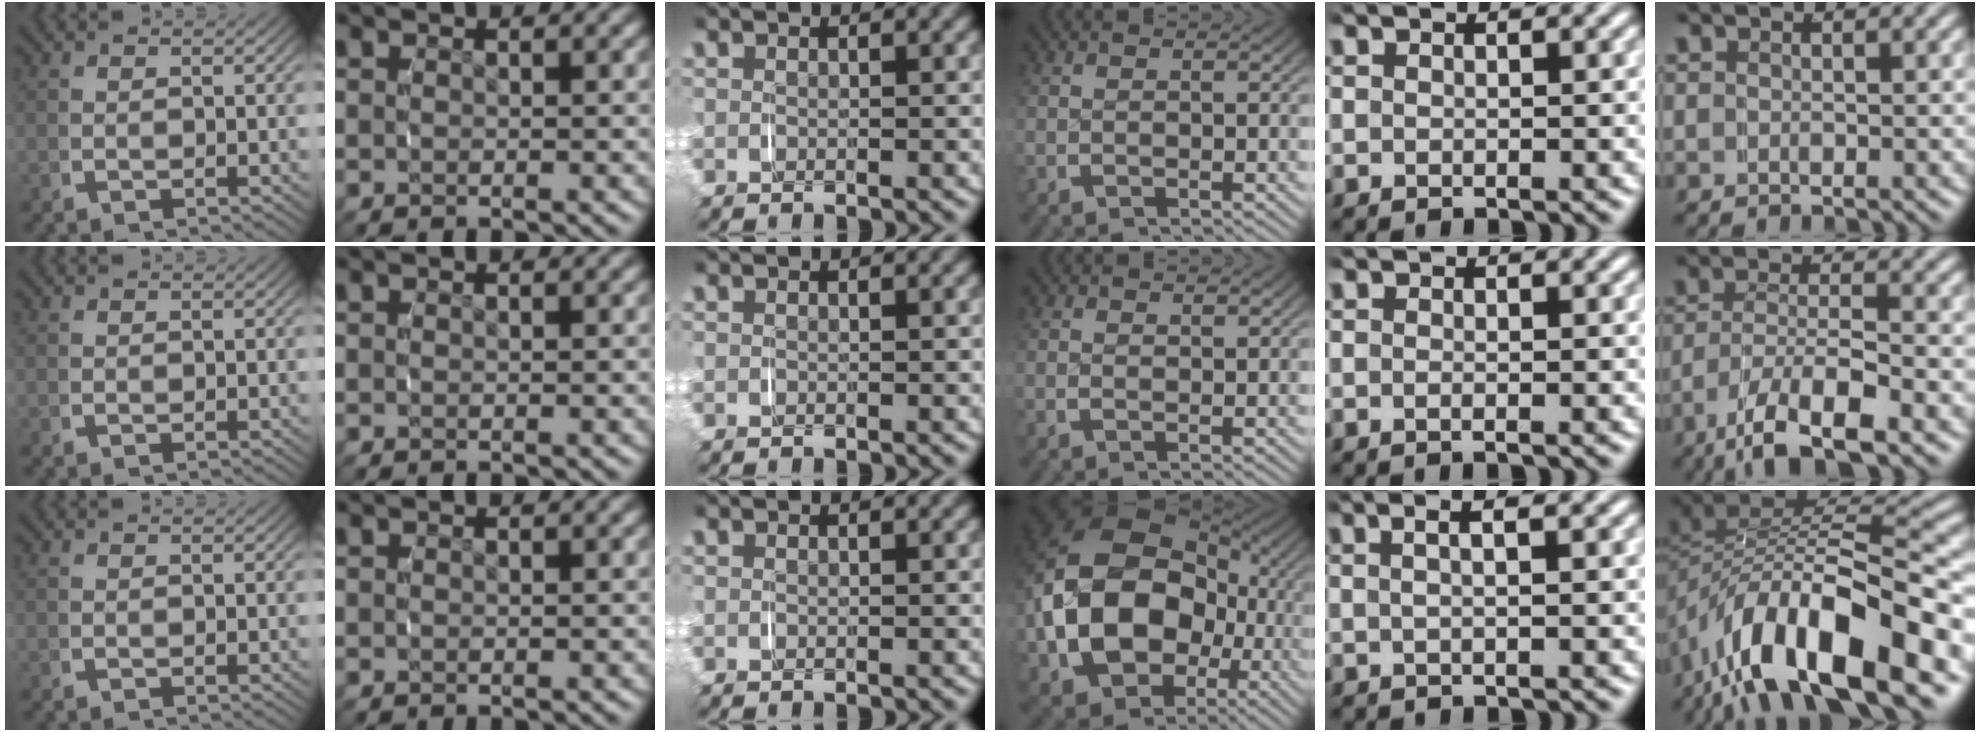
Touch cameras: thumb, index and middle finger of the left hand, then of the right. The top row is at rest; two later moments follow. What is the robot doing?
{"motion": "grasp_and_lifting", "object": "shorts"}